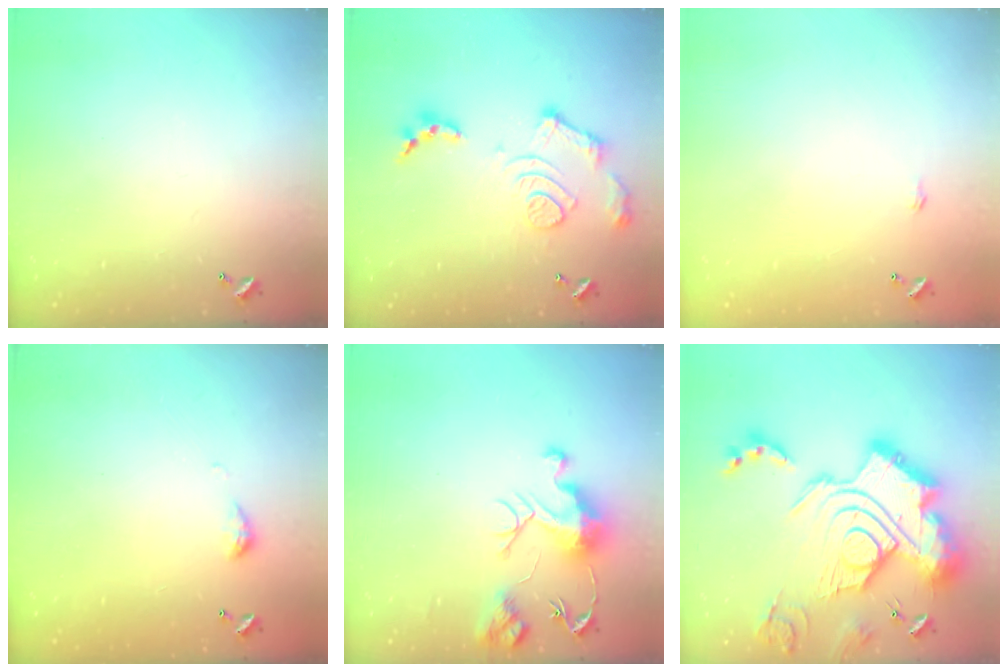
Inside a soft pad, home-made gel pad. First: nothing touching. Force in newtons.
{"total": 13.2, "press": 13.2, "slide": 1.2}
{"total": 0.6, "press": 0.6, "slide": 0.2}
{"total": 4.0, "press": 4.0, "slide": 0.6}
{"total": 9.4, "press": 9.4, "slide": 0.7}
{"total": 3.9, "press": 3.0, "slide": 2.5}